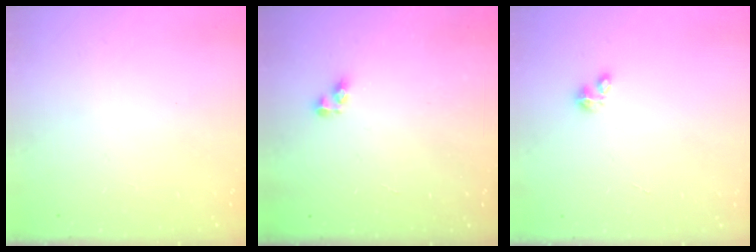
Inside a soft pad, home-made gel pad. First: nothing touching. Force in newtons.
{"total": 4.1, "press": 4.1, "slide": 0.5}
{"total": 0.9, "press": 0.9, "slide": 0.1}